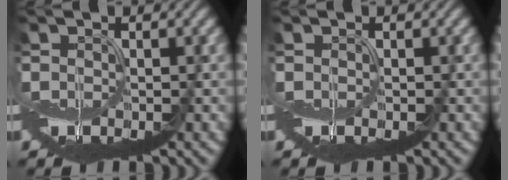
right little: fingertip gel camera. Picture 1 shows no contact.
{"total": 0.0}